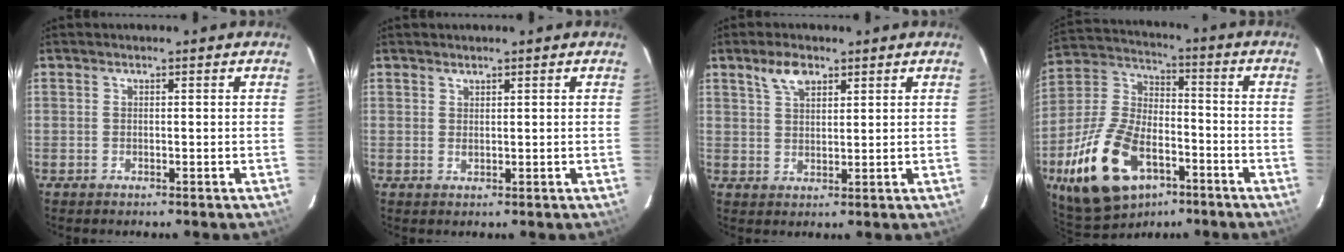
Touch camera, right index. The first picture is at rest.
{"total": 0.9, "force": [0.8, 0.3, 0.3], "torque": [-0.004, 0.002, 0.016]}
{"total": 4.7, "force": [2.9, 2.3, 2.8], "torque": [-0.051, 0.010, 0.056]}
{"total": 20.8, "force": [-10.1, 11.8, 13.9], "torque": [-0.303, -0.002, -0.173]}